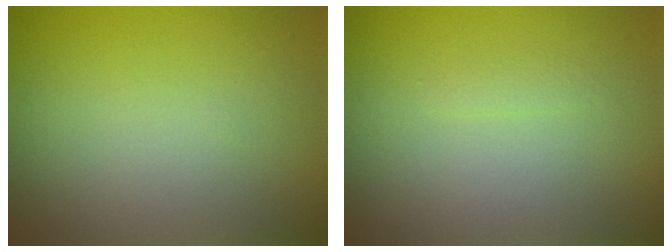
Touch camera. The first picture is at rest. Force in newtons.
{"total": 0.6, "press": 0.6, "slide": 0.0}